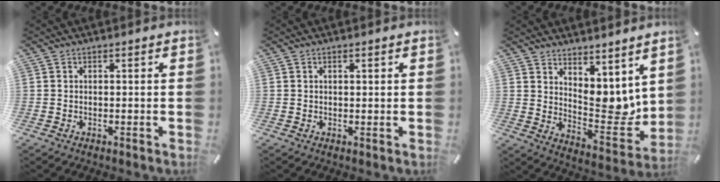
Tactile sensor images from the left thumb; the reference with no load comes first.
{"total": 0.7, "force": [0.3, 0.3, 0.5], "torque": [-0.009, 0.002, 0.005]}
{"total": 8.1, "force": [4.5, 5.5, 3.9], "torque": [-0.027, -0.066, 0.090]}